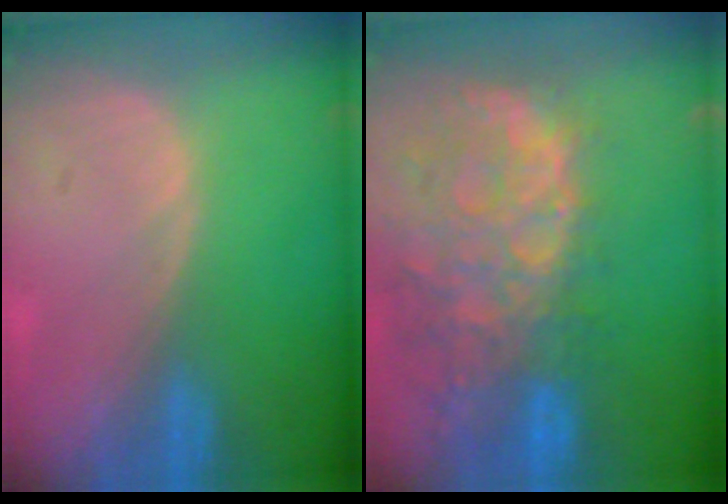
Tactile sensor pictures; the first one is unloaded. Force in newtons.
{"total": 13.7, "press": 11.0, "slide": 8.1}